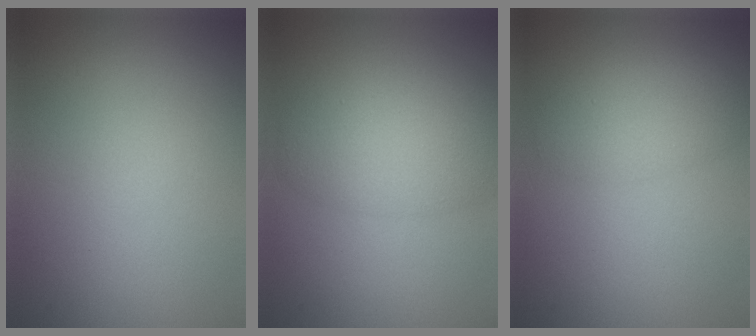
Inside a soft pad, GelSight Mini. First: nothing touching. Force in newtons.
{"total": 4.6, "press": 4.6, "slide": 0.0}
{"total": 2.8, "press": 2.8, "slide": 0.1}